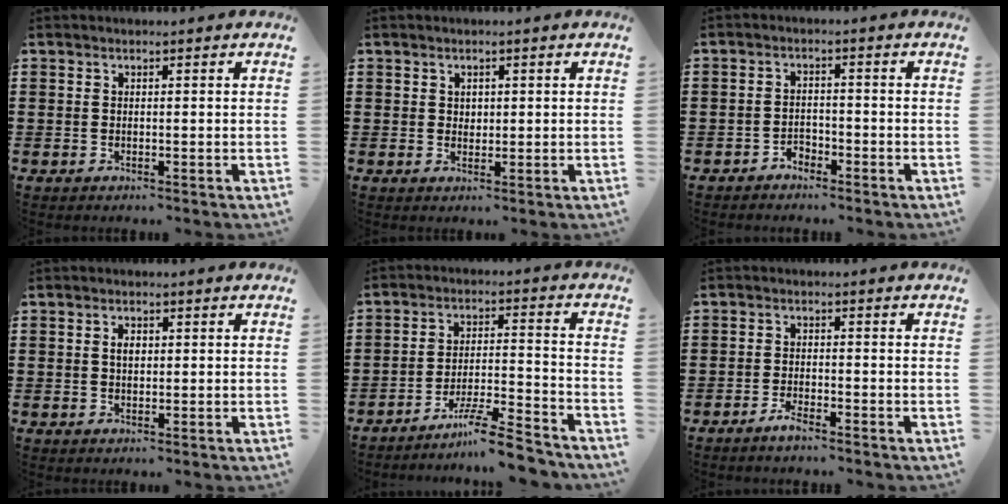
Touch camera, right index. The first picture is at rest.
{"total": 1.3, "force": [0.6, 1.0, 0.3], "torque": [-0.009, 0.004, 0.012]}
{"total": 2.0, "force": [-1.8, 0.8, 0.0], "torque": [-0.008, 0.003, -0.040]}
{"total": 1.8, "force": [0.3, 1.0, 1.5], "torque": [-0.031, 0.006, 0.003]}
{"total": 8.3, "force": [-7.2, 0.3, 4.2], "torque": [-0.075, 0.007, -0.139]}
{"total": 2.1, "force": [-1.9, 0.2, 0.9], "torque": [-0.025, -0.001, -0.038]}